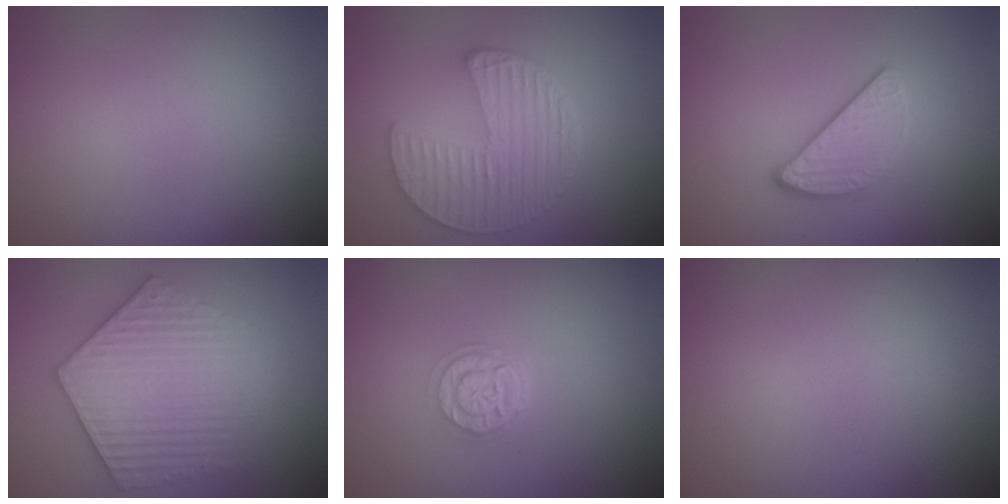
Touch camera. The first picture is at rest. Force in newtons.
{"total": 6.5, "press": 4.8, "slide": 4.4}
{"total": 3.2, "press": 2.5, "slide": 1.9}
{"total": 6.1, "press": 6.1, "slide": 0.9}
{"total": 3.1, "press": 2.4, "slide": 2.0}
{"total": 0.0}